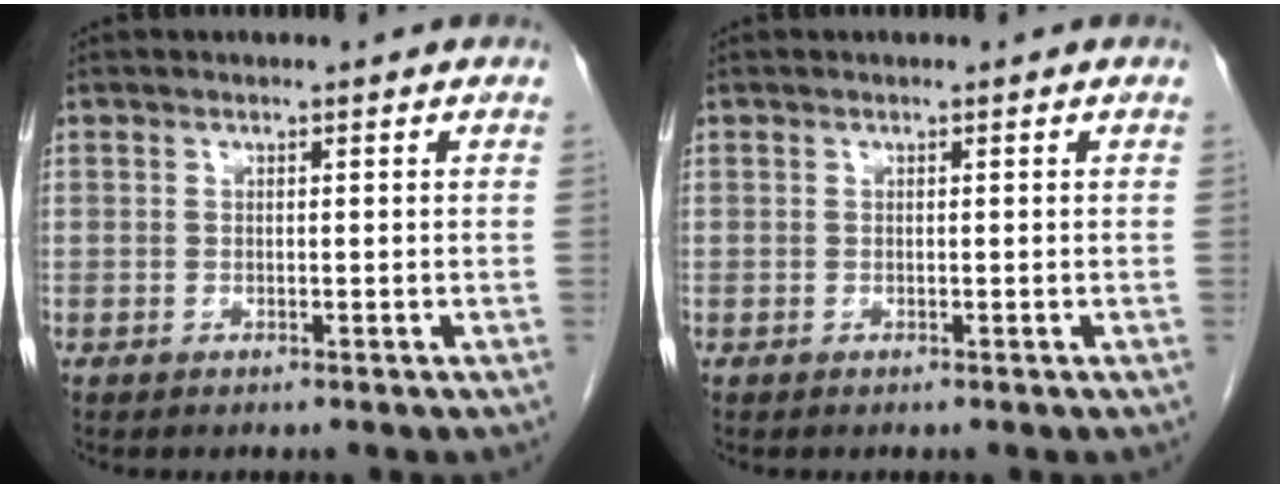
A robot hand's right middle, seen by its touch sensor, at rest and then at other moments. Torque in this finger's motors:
{"motor_torque": [-0.20, 0.00, 0.01, -0.01]}